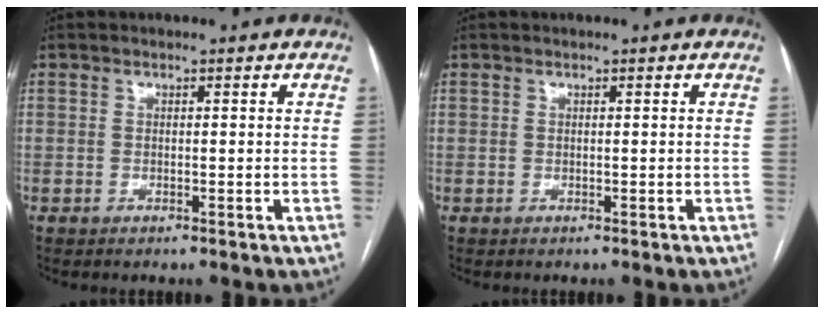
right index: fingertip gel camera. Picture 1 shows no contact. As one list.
[{"total": 0.0}]